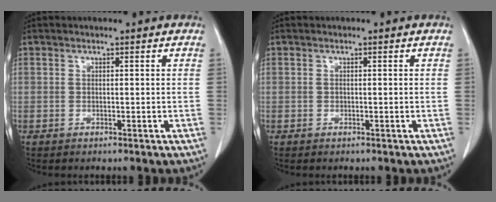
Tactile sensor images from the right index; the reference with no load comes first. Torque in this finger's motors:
{"motor_torque": [-0.08, 0.04, 0.03, 0.01]}